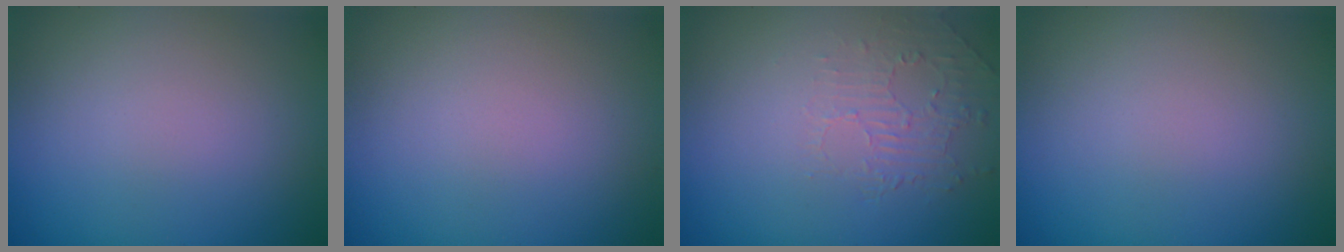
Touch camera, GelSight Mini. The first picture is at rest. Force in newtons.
{"total": 0.0}
{"total": 1.9, "press": 0.3, "slide": 1.9}
{"total": 0.0}